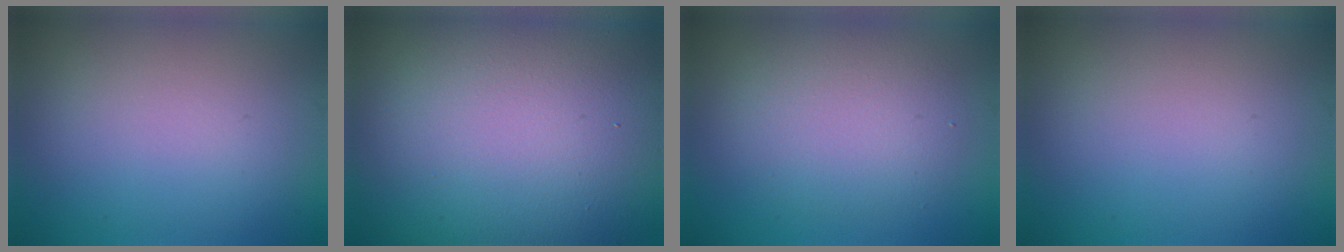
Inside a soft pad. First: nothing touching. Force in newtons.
{"total": 19.4, "press": 19.4, "slide": 0.9}
{"total": 4.4, "press": 4.4, "slide": 0.2}
{"total": 0.0}